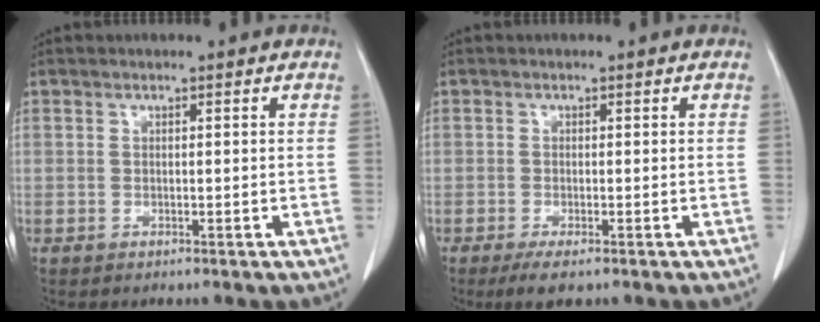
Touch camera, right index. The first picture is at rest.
{"total": 3.1, "force": [-2.0, 0.7, 2.2], "torque": [-0.036, -0.007, -0.031]}